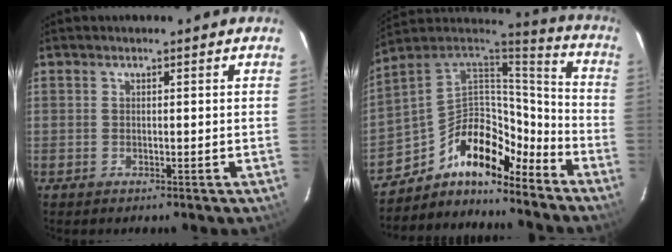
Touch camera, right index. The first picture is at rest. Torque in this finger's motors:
{"motor_torque": [0.83, -0.82, -0.05, -0.22]}